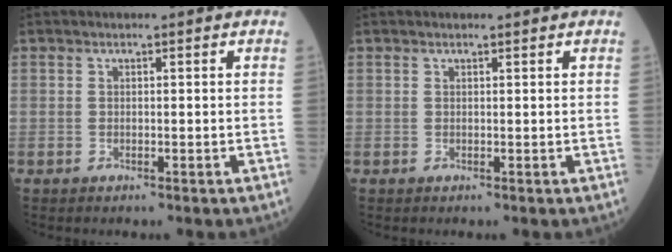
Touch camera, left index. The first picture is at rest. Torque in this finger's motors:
{"motor_torque": [0.13, 0.07, -0.06, -0.02]}